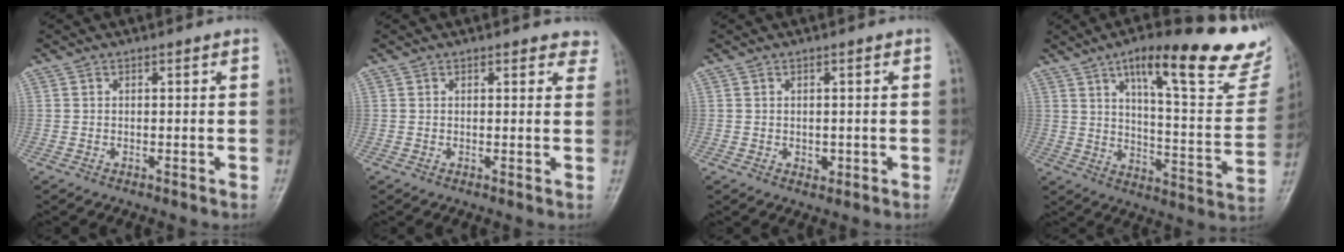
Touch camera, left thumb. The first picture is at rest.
{"total": 2.8, "force": [2.4, 1.4, 0.8], "torque": [0.020, -0.008, 0.014]}
{"total": 1.6, "force": [-0.2, 1.2, 1.0], "torque": [-0.009, -0.001, 0.001]}
{"total": 25.0, "force": [17.5, 5.8, 16.8], "torque": [-0.194, -0.071, 0.242]}